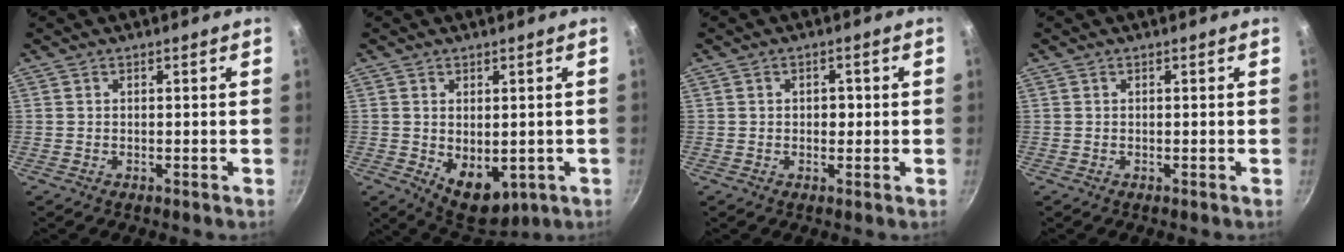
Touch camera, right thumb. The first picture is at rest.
{"total": 8.7, "force": [-1.1, 5.7, 6.5], "torque": [-0.076, -0.015, 0.004]}
{"total": 2.3, "force": [0.1, 1.7, 1.6], "torque": [-0.015, 0.003, 0.000]}
{"total": 0.0}